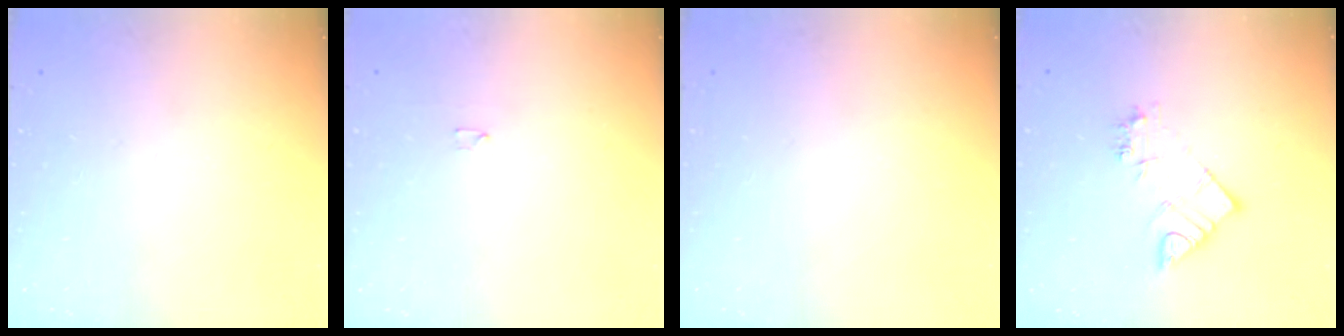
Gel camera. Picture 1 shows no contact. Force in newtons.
{"total": 1.2, "press": 1.2, "slide": 0.0}
{"total": 0.0}
{"total": 8.7, "press": 8.7, "slide": 0.8}